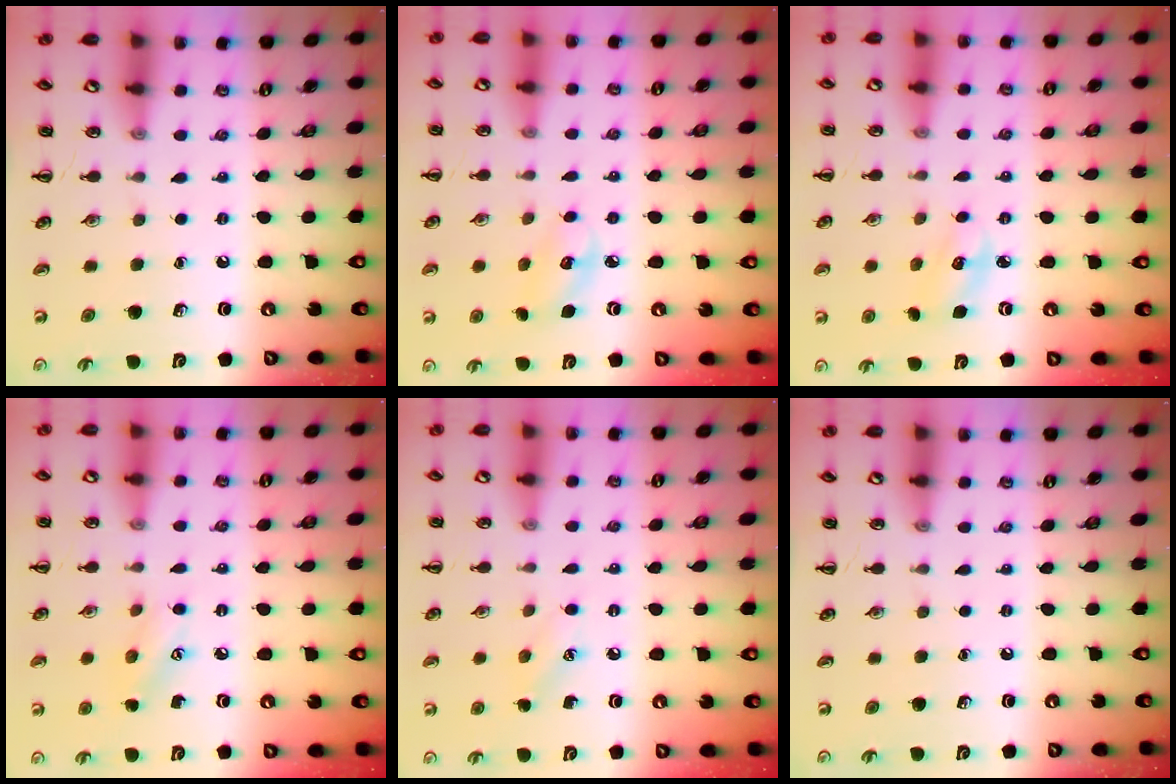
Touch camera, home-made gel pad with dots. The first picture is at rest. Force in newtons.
{"total": 4.0, "press": 3.9, "slide": 0.7}
{"total": 3.6, "press": 3.5, "slide": 0.9}
{"total": 6.2, "press": 6.1, "slide": 1.2}
{"total": 6.8, "press": 6.6, "slide": 1.7}
{"total": 0.0}